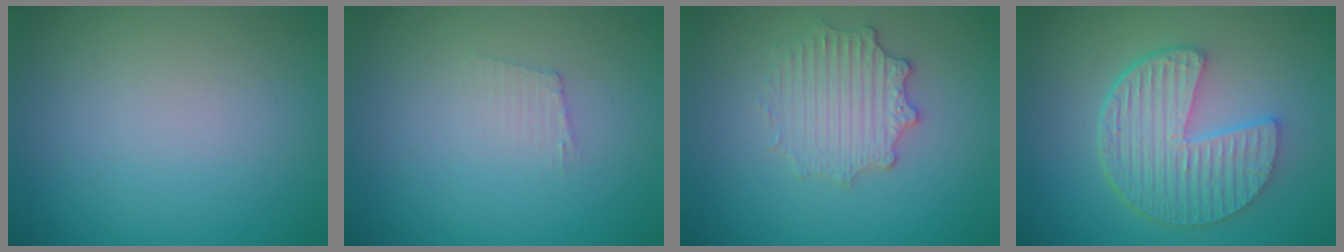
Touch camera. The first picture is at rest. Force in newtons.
{"total": 1.1, "press": 1.0, "slide": 0.2}
{"total": 2.9, "press": 2.9, "slide": 0.6}
{"total": 6.4, "press": 4.7, "slide": 4.4}